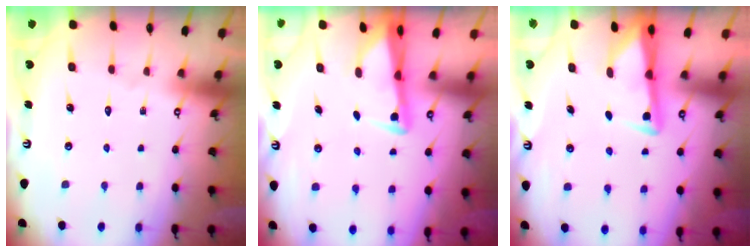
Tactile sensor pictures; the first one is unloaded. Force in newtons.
{"total": 2.8, "press": 2.8, "slide": 0.5}
{"total": 3.0, "press": 2.9, "slide": 0.4}